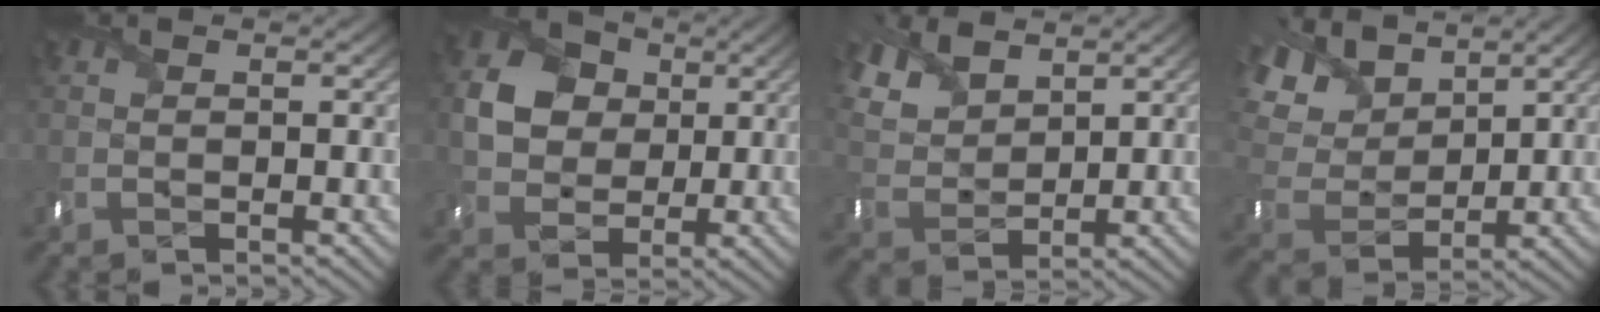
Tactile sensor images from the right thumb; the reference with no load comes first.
{"total": 8.2, "force": [1.8, 6.8, 4.2], "torque": [-0.091, 0.002, 0.017]}
{"total": 8.3, "force": [5.4, 4.5, 4.4], "torque": [-0.139, 0.011, 0.100]}
{"total": 12.4, "force": [6.9, 7.5, 7.1], "torque": [-0.215, 0.035, 0.126]}